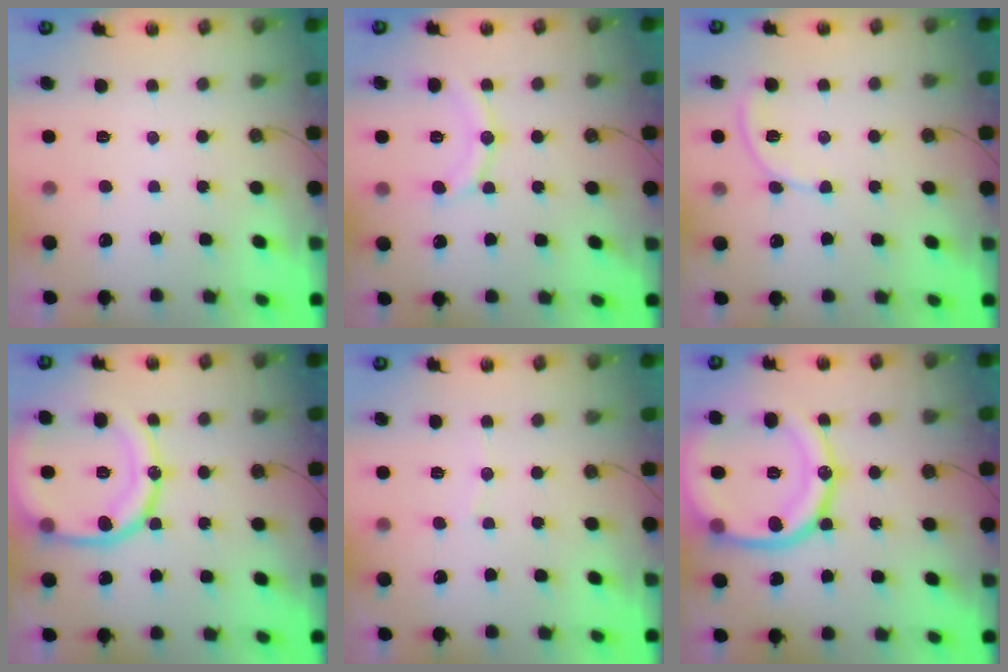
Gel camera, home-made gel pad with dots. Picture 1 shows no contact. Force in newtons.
{"total": 11.9, "press": 11.8, "slide": 1.1}
{"total": 5.5, "press": 5.5, "slide": 0.7}
{"total": 19.6, "press": 19.5, "slide": 2.0}
{"total": 4.0, "press": 4.0, "slide": 0.4}
{"total": 24.2, "press": 24.0, "slide": 2.7}